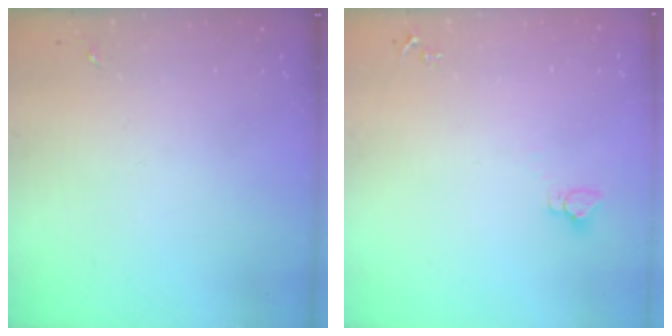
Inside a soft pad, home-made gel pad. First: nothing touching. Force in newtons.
{"total": 2.9, "press": 2.9, "slide": 0.1}